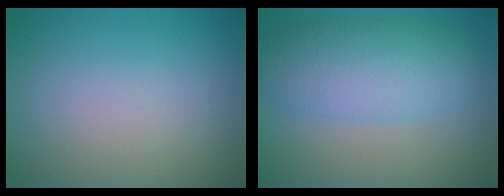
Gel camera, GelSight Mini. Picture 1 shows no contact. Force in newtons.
{"total": 5.9, "press": 5.9, "slide": 0.2}